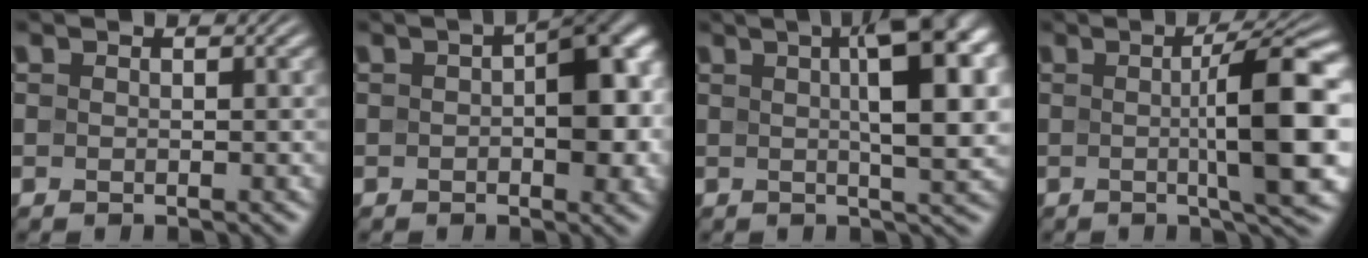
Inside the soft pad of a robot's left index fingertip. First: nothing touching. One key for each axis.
{"total": 7.2, "fx": 0.7, "fy": 3.7, "fz": 6.2, "tx": -0.068, "ty": 0.012, "tz": 0.004}
{"total": 9.9, "fx": 2.5, "fy": 2.8, "fz": 9.2, "tx": -0.115, "ty": 0.012, "tz": 0.037}
{"total": 8.5, "fx": 0.2, "fy": 1.5, "fz": 8.4, "tx": -0.112, "ty": 0.004, "tz": 0.002}